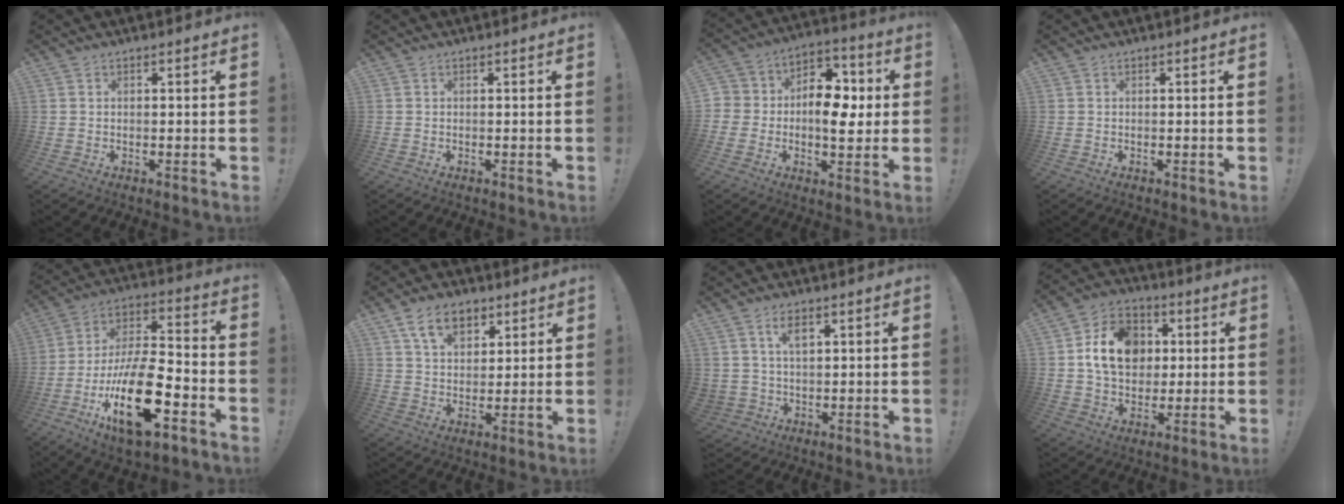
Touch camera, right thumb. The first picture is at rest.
{"total": 0.0}
{"total": 12.6, "force": [-1.6, 9.6, 8.0], "torque": [-0.107, 0.026, -0.023]}
{"total": 0.0}
{"total": 22.8, "force": [-9.6, 9.0, 18.6], "torque": [-0.346, 0.054, -0.154]}
{"total": 10.2, "force": [5.7, 6.4, 5.5], "torque": [-0.094, -0.009, 0.108]}
{"total": 5.7, "force": [2.6, 4.3, 2.6], "torque": [-0.043, -0.007, 0.047]}
{"total": 15.0, "force": [2.7, 11.9, 8.8], "torque": [-0.129, -0.001, 0.057]}